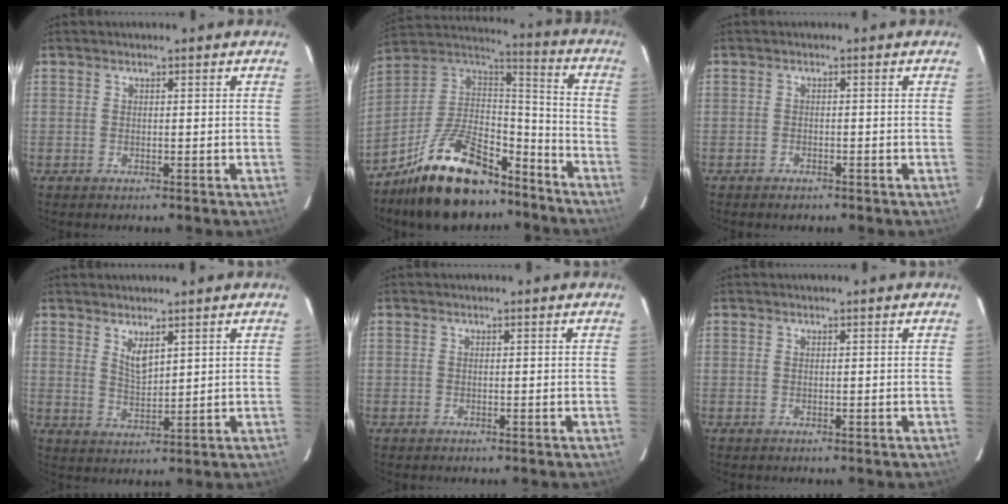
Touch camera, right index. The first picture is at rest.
{"total": 23.1, "force": [-15.9, 9.9, 13.5], "torque": [-0.264, 0.017, -0.252]}
{"total": 1.6, "force": [-1.3, 0.8, 0.4], "torque": [-0.015, 0.001, -0.022]}
{"total": 3.4, "force": [2.5, 0.7, 2.1], "torque": [-0.039, -0.008, 0.046]}
{"total": 0.0}
{"total": 0.0}